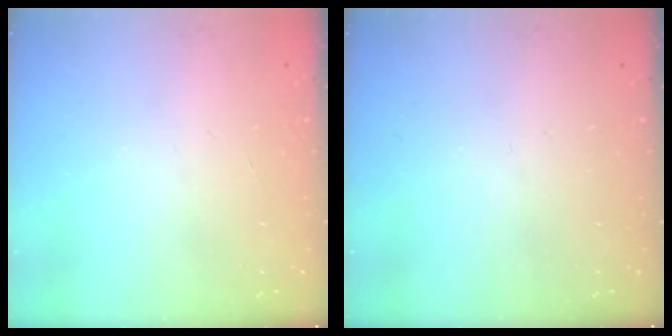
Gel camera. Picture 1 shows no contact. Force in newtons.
{"total": 0.0}